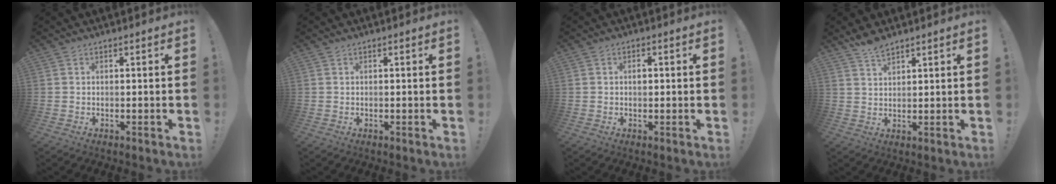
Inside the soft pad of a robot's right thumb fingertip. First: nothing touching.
{"total": 0.0}
{"total": 1.4, "force": [0.3, 1.0, 1.0], "torque": [-0.006, 0.000, 0.001]}
{"total": 4.4, "force": [3.8, 1.1, 1.9], "torque": [-0.029, -0.025, 0.068]}